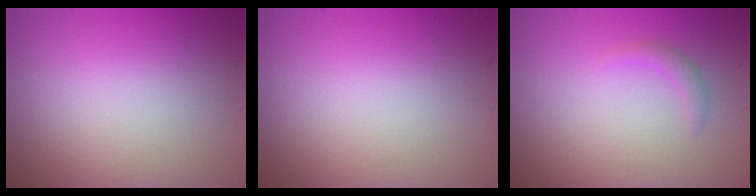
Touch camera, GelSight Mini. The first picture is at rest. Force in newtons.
{"total": 0.0}
{"total": 1.1, "press": 1.1, "slide": 0.1}